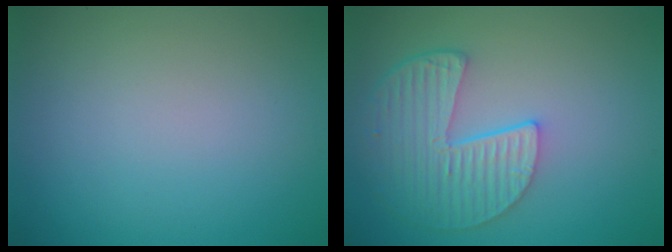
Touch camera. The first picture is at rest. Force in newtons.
{"total": 5.2, "press": 4.2, "slide": 3.2}